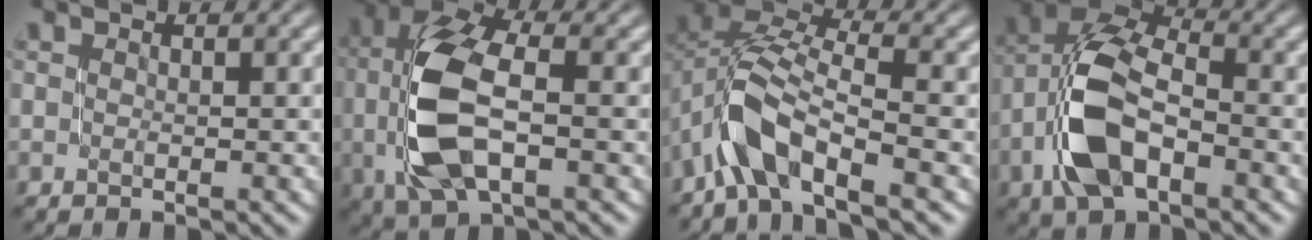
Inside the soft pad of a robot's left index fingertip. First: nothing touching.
{"total": 8.7, "force": [-0.6, 4.3, 7.5], "torque": [-0.172, 0.010, -0.012]}
{"total": 6.7, "force": [-3.3, 3.0, 4.9], "torque": [-0.100, 0.013, -0.074]}
{"total": 8.5, "force": [-2.6, 4.6, 6.7], "torque": [-0.146, 0.015, -0.057]}